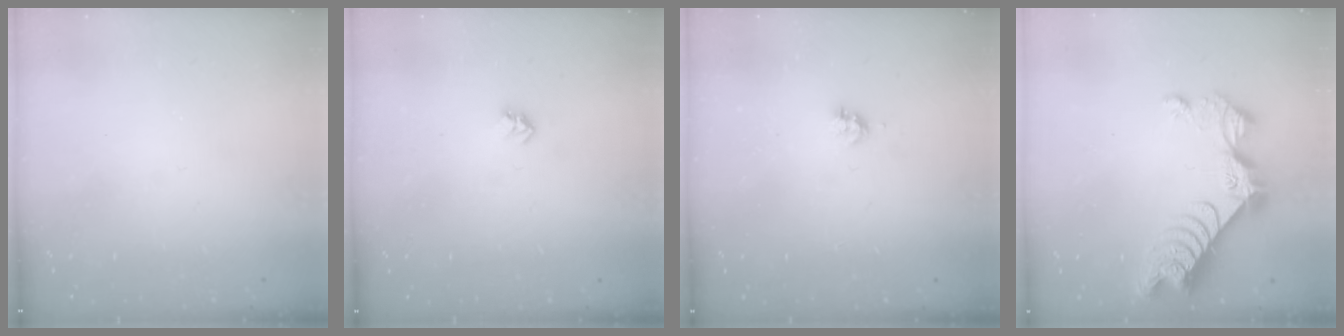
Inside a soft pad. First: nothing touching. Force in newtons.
{"total": 2.6, "press": 2.6, "slide": 0.4}
{"total": 3.6, "press": 3.6, "slide": 0.5}
{"total": 11.1, "press": 11.0, "slide": 1.0}